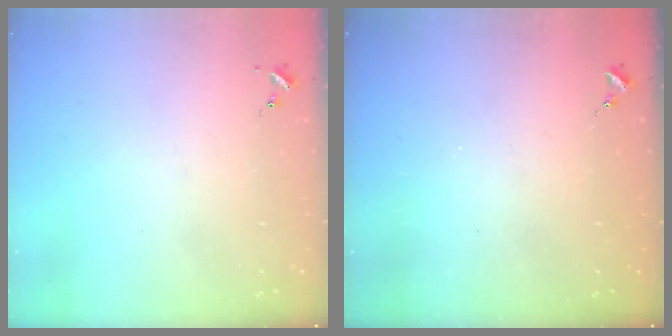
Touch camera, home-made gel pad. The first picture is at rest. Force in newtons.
{"total": 0.0}